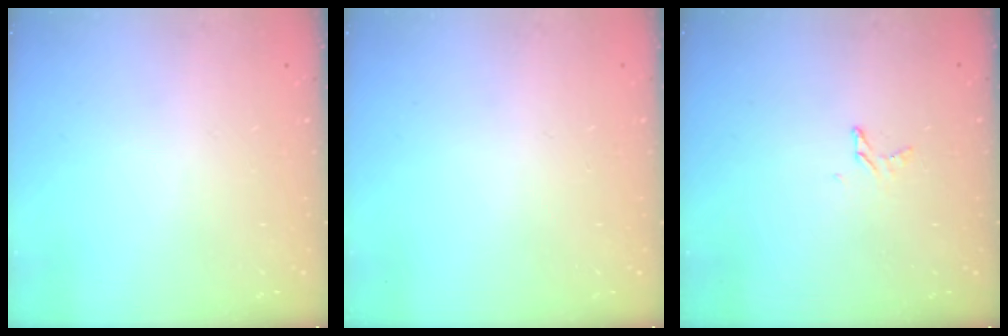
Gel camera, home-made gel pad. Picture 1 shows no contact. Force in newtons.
{"total": 0.0}
{"total": 3.5, "press": 3.5, "slide": 0.4}